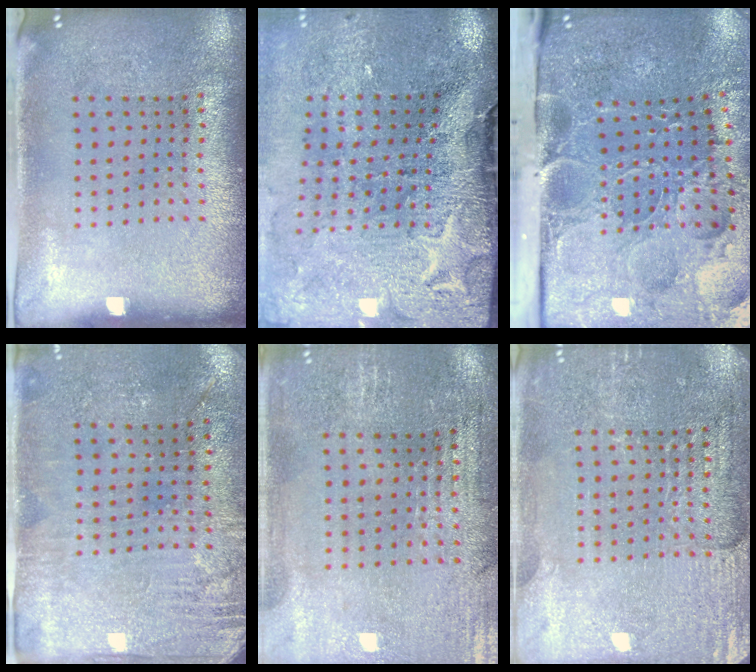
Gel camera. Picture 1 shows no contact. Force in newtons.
{"total": 4.8, "press": 3.8, "slide": 2.9}
{"total": 5.4, "press": 4.1, "slide": 3.5}
{"total": 2.9, "press": 2.7, "slide": 1.1}
{"total": 0.8, "press": 0.7, "slide": 0.5}
{"total": 3.2, "press": 3.1, "slide": 0.6}